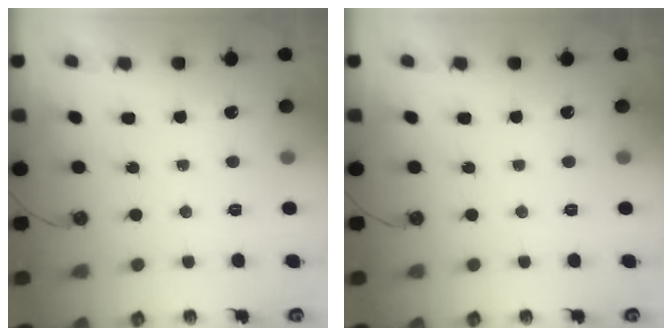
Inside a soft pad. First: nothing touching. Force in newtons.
{"total": 0.0}